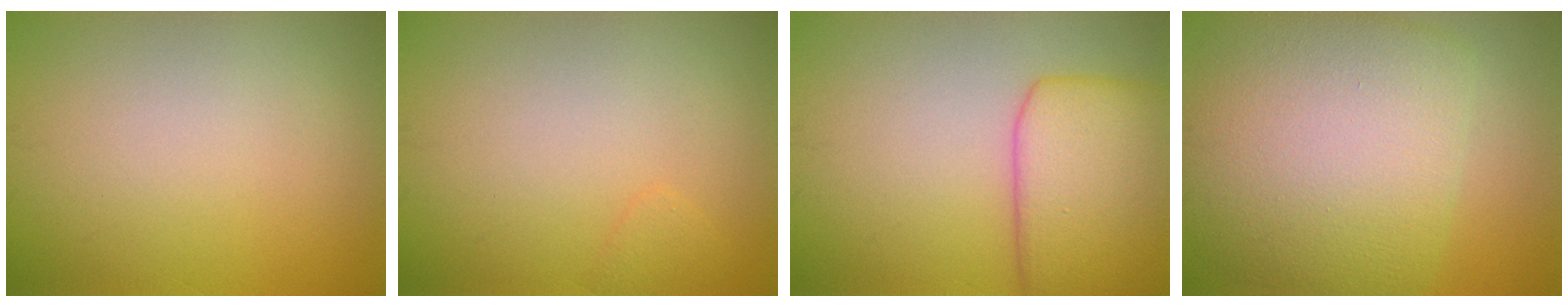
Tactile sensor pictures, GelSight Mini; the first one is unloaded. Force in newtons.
{"total": 0.9, "press": 0.9, "slide": 0.1}
{"total": 7.8, "press": 7.8, "slide": 0.3}
{"total": 11.8, "press": 11.8, "slide": 0.3}